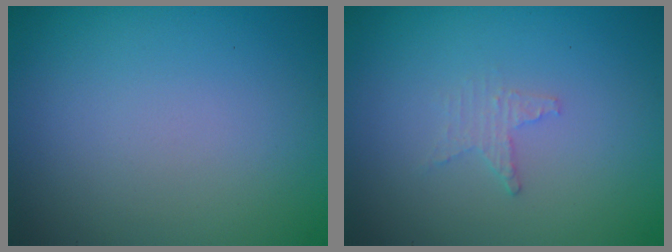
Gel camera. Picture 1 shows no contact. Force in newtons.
{"total": 1.2, "press": 1.2, "slide": 0.4}